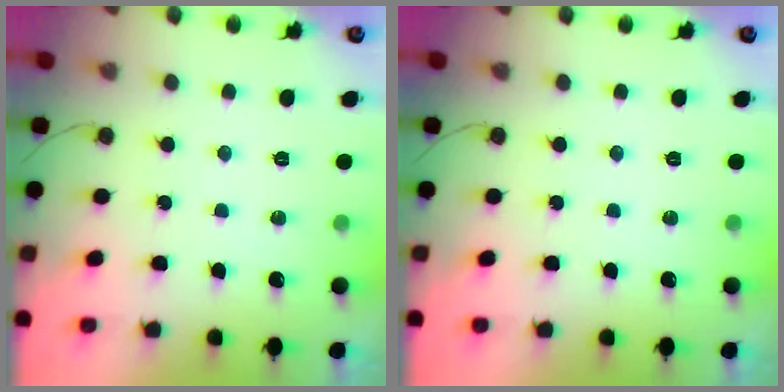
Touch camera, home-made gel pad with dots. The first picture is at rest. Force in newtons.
{"total": 0.0}